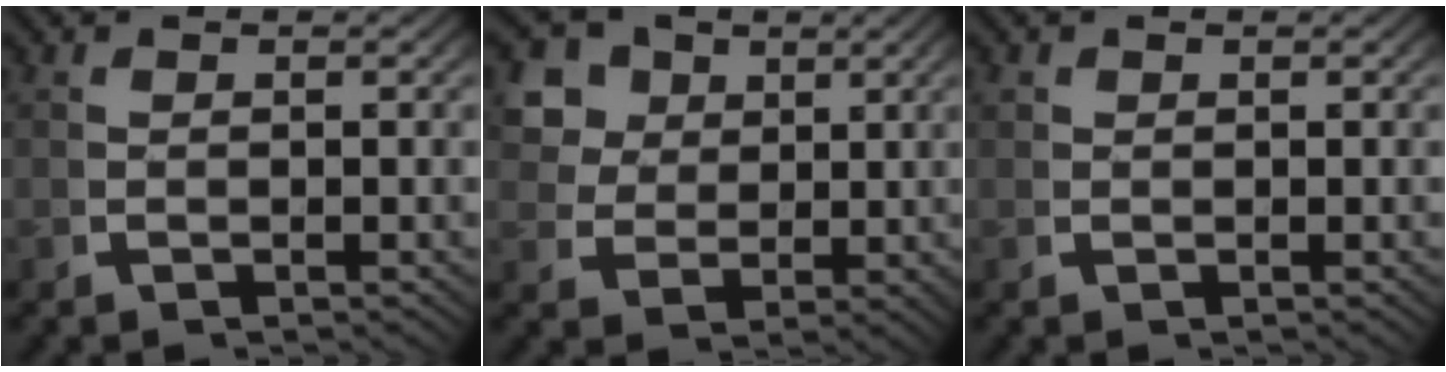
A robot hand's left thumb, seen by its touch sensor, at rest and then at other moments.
{"total": 7.8, "force": [2.6, 6.3, 3.8], "torque": [-0.080, -0.013, 0.046]}
{"total": 0.7, "force": [0.3, 0.6, 0.1], "torque": [-0.006, -0.006, 0.011]}